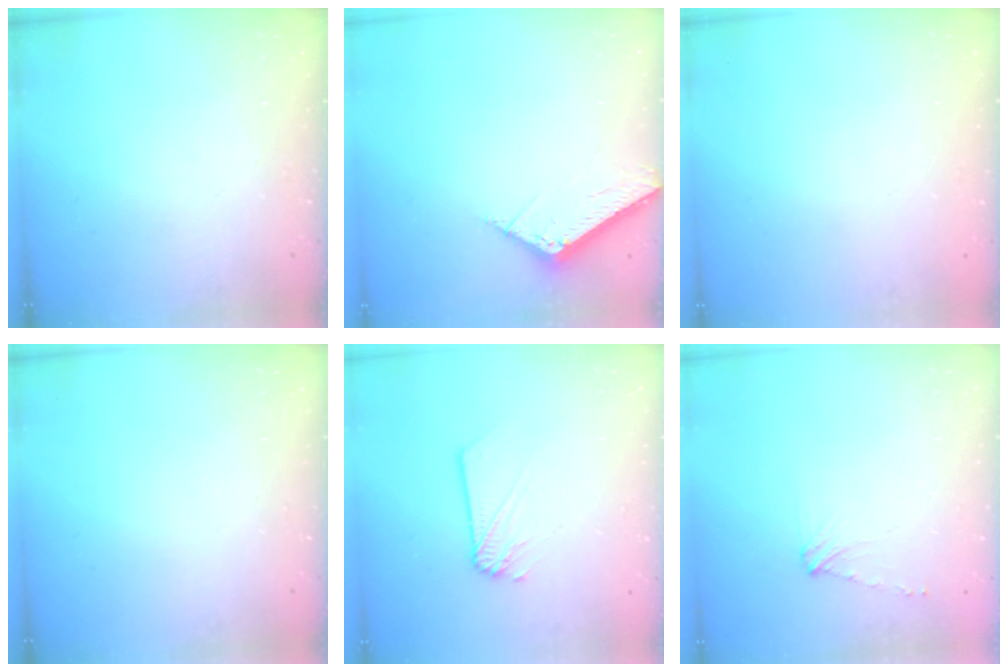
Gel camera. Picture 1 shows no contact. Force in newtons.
{"total": 5.8, "press": 5.8, "slide": 0.6}
{"total": 0.0}
{"total": 0.0}
{"total": 2.1, "press": 2.1, "slide": 0.3}
{"total": 4.3, "press": 4.2, "slide": 0.6}